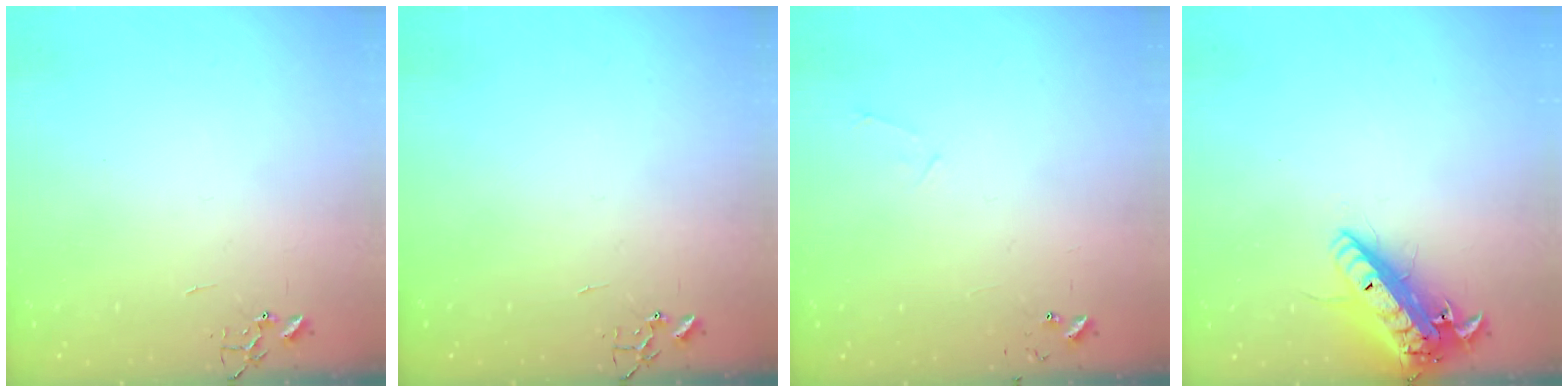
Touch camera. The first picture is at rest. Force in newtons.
{"total": 0.0}
{"total": 4.8, "press": 4.8, "slide": 0.5}
{"total": 17.1, "press": 16.8, "slide": 3.3}